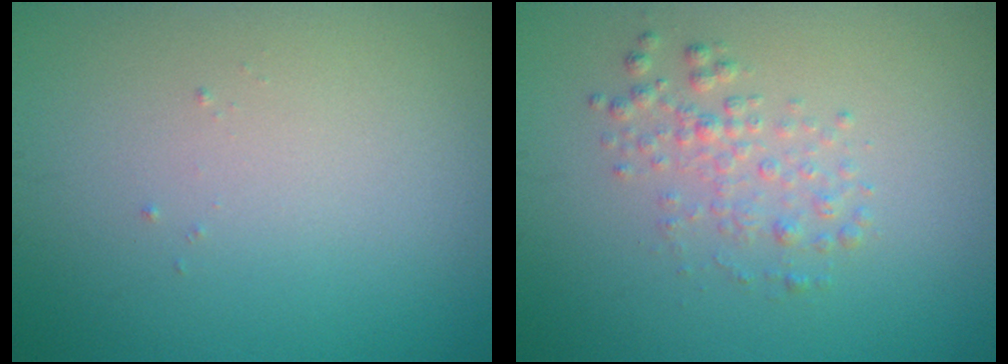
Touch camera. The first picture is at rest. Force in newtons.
{"total": 2.0, "press": 2.0, "slide": 0.1}